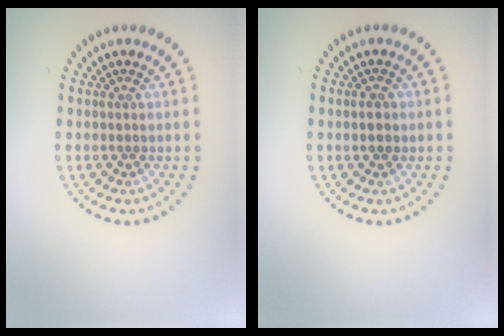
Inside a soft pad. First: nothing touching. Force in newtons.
{"total": 1.9, "press": 1.9, "slide": 0.1}